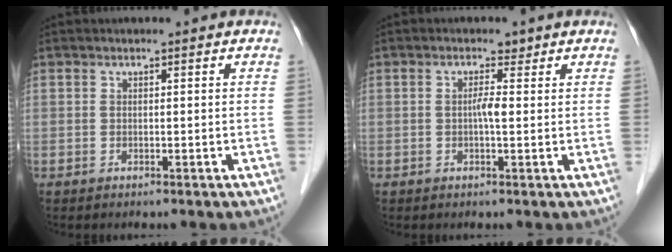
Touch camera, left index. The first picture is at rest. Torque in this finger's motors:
{"motor_torque": [0.25, 0.23, 0.01, 0.02]}